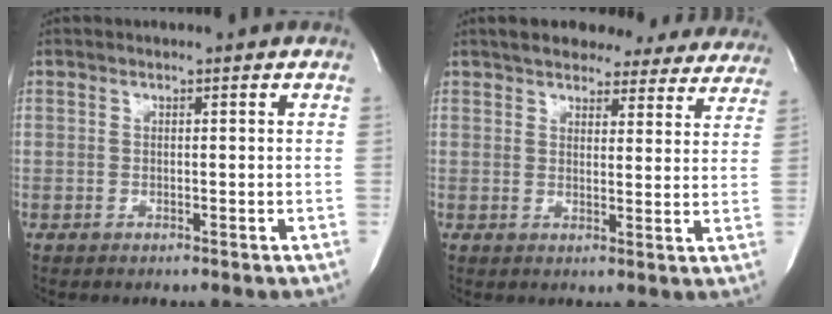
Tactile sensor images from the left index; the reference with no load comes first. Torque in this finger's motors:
{"motor_torque": [1.16, -0.97, 0.16, 0.05]}